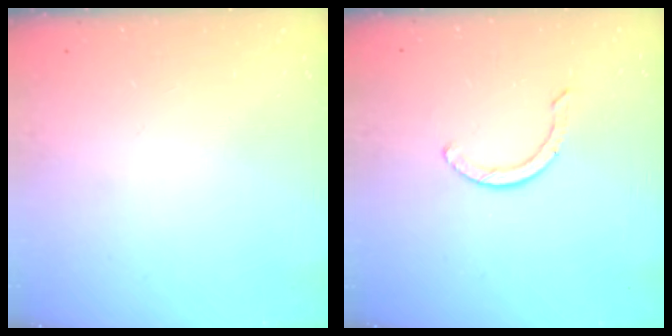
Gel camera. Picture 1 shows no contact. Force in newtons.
{"total": 3.1, "press": 3.1, "slide": 0.1}